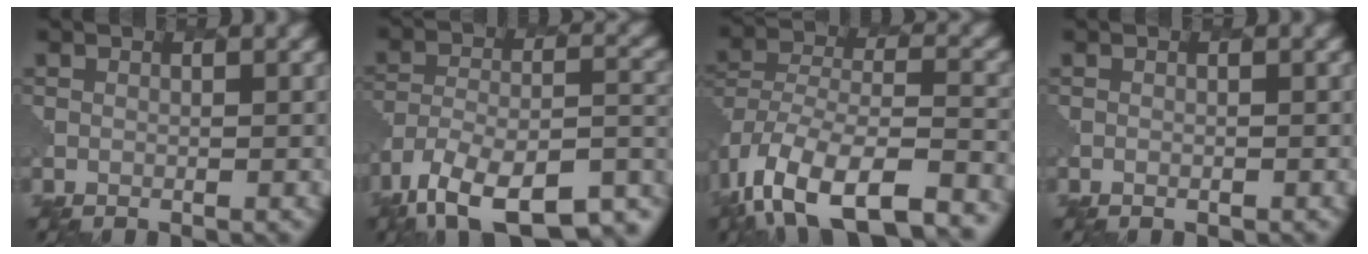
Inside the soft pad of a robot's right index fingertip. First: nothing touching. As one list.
[{"total": 14.3, "force": [-11.1, 5.2, 7.4], "torque": [-0.147, -0.014, -0.161]}, {"total": 15.1, "force": [-10.0, 6.9, 8.9], "torque": [-0.183, -0.024, -0.139]}, {"total": 0.6, "force": [-0.4, 0.4, 0.2], "torque": [0.001, 0.002, 0.000]}]